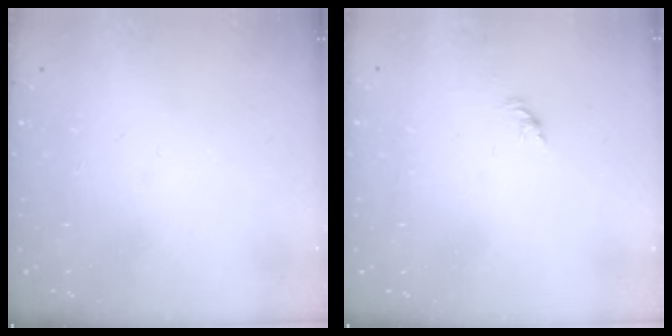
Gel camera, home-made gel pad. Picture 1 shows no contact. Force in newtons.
{"total": 1.0, "press": 0.9, "slide": 0.4}